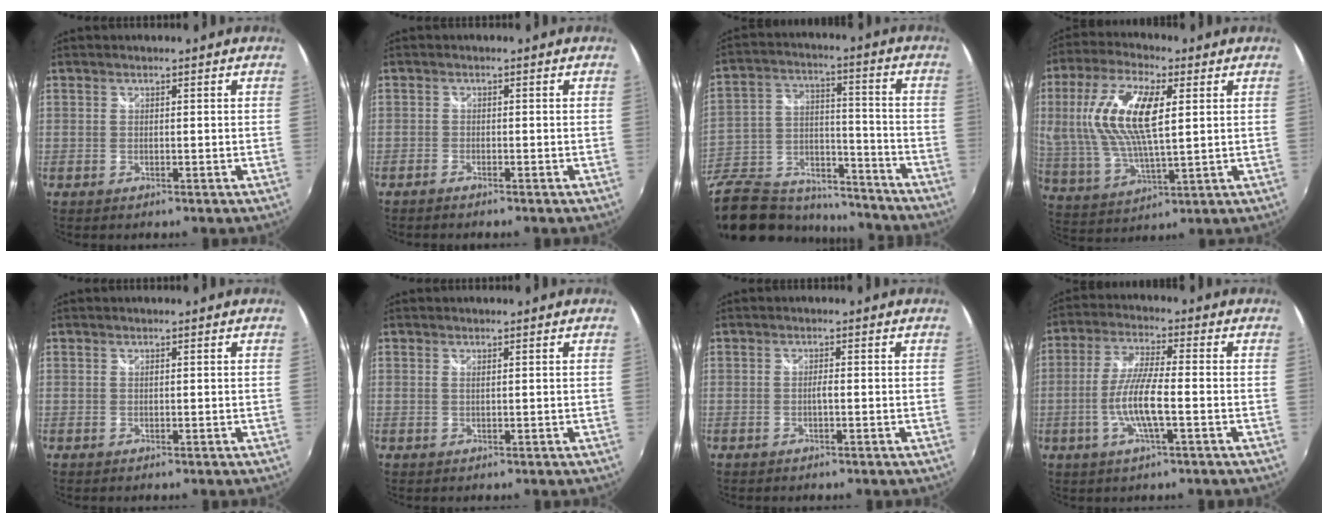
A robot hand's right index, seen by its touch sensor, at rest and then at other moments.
{"total": 1.2, "force": [-1.1, 0.2, 0.4], "torque": [-0.016, -0.005, -0.024]}
{"total": 25.2, "force": [-15.9, 14.7, 12.8], "torque": [-0.302, 0.018, -0.228]}
{"total": 16.7, "force": [4.2, 6.4, 14.8], "torque": [-0.294, 0.008, 0.086]}
{"total": 0.0}
{"total": 0.6, "force": [0.3, -0.1, 0.5], "torque": [-0.010, 0.000, 0.006]}
{"total": 1.0, "force": [-0.4, 0.0, 0.9], "torque": [-0.016, 0.002, -0.008]}
{"total": 8.7, "force": [-2.4, 1.1, 8.3], "torque": [-0.170, -0.004, -0.048]}